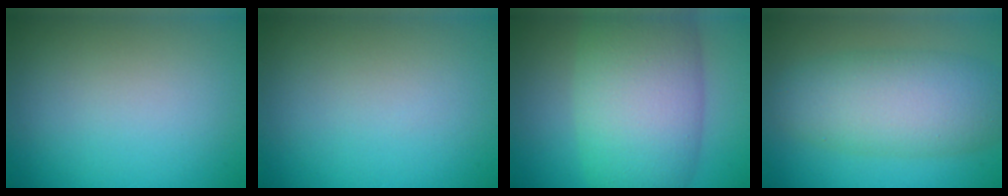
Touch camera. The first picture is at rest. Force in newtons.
{"total": 0.0}
{"total": 11.2, "press": 11.2, "slide": 0.4}
{"total": 7.8, "press": 7.8, "slide": 0.2}